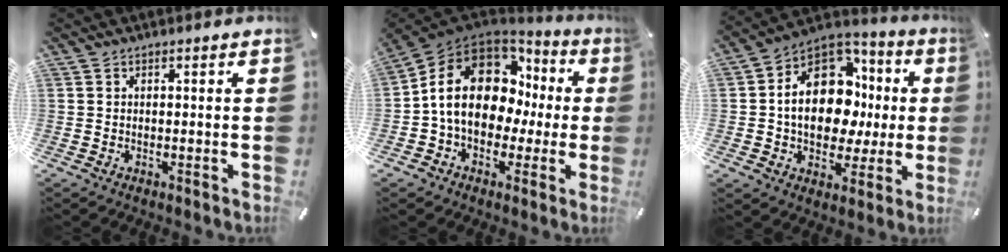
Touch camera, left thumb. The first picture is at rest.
{"total": 16.2, "force": [1.7, 12.5, 10.2], "torque": [-0.192, -0.005, 0.034]}
{"total": 18.4, "force": [0.4, 13.5, 12.4], "torque": [-0.212, -0.004, 0.008]}